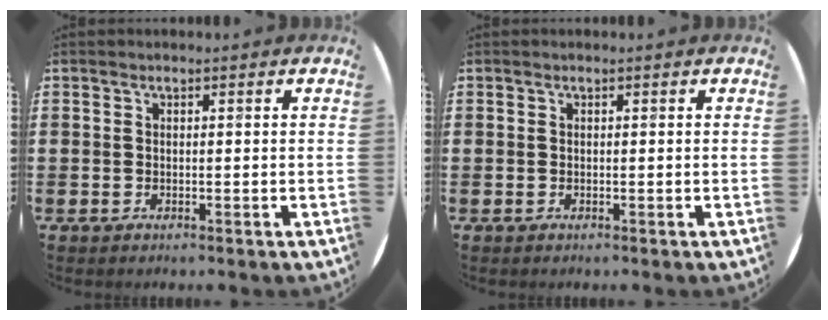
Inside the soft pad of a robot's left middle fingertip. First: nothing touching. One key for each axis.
{"total": 0.0}